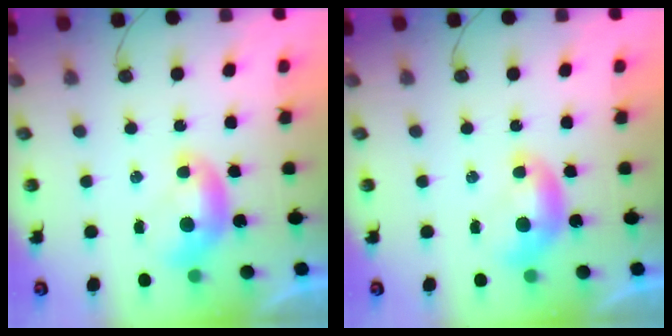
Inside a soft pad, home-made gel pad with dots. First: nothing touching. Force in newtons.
{"total": 0.0}